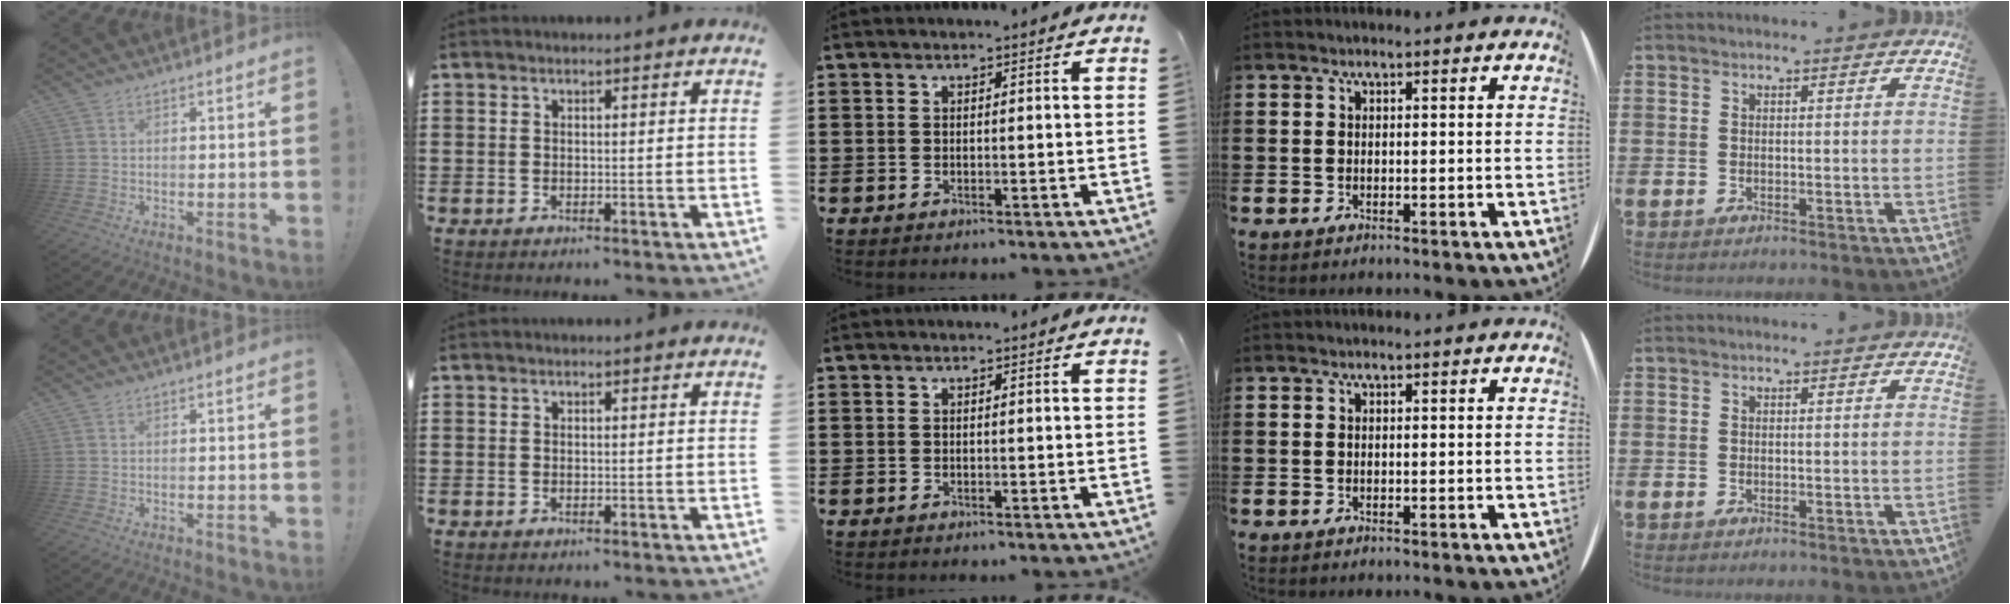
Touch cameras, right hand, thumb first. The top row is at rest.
{}